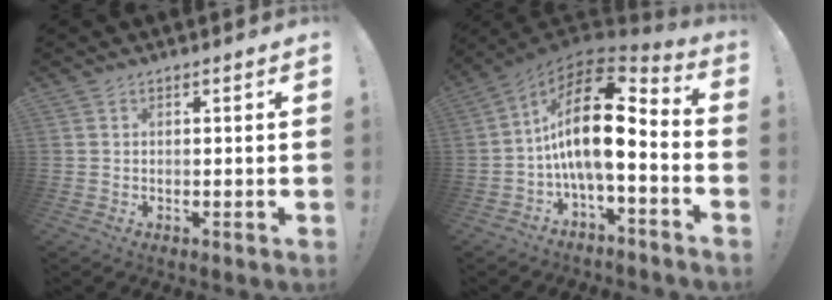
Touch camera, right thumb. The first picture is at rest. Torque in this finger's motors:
{"motor_torque": [1.97, 3.04, 1.91, -0.86, 0.55]}